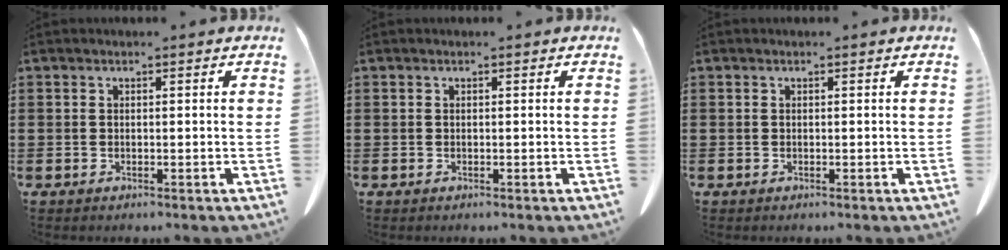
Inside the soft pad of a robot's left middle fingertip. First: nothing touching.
{"total": 0.0}
{"total": 0.0}